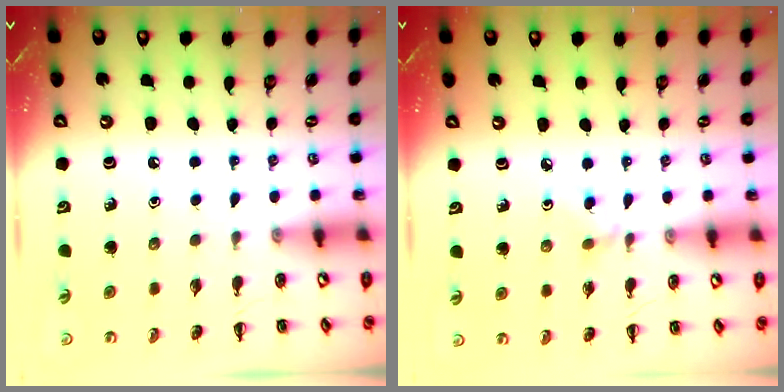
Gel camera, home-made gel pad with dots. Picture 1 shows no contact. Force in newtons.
{"total": 2.7, "press": 2.5, "slide": 1.0}